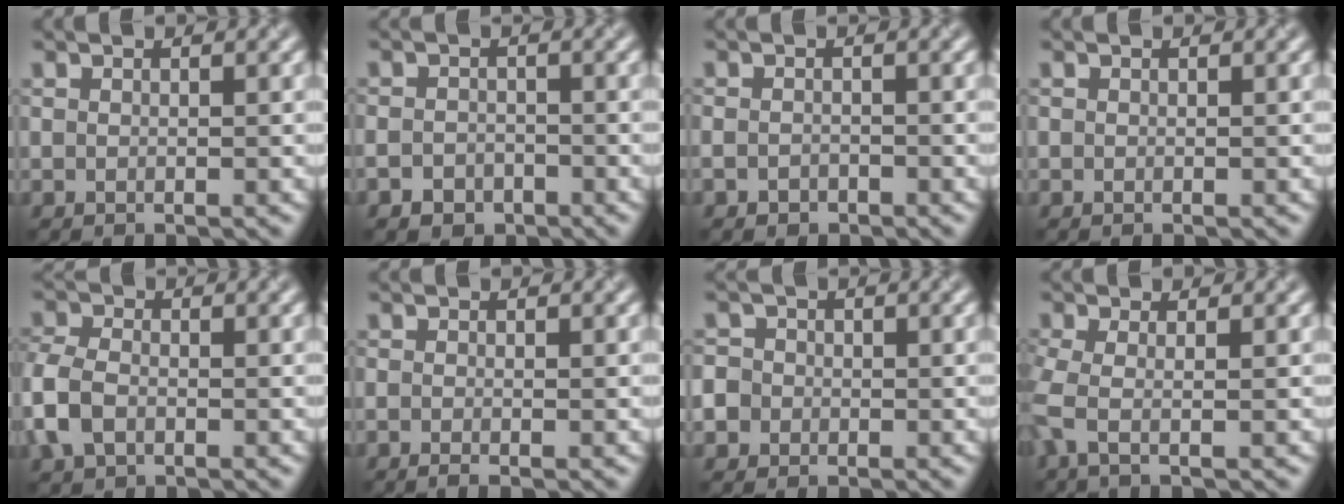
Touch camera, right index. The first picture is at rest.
{"total": 2.1, "force": [-1.5, 1.2, 0.7], "torque": [-0.009, -0.003, -0.029]}
{"total": 1.1, "force": [-1.0, 0.5, 0.4], "torque": [-0.009, -0.003, -0.018]}
{"total": 0.0}
{"total": 4.4, "force": [-1.8, 2.9, 2.8], "torque": [-0.079, -0.001, -0.045]}
{"total": 0.9, "force": [-0.7, -0.1, 0.6], "torque": [-0.013, -0.002, -0.013]}
{"total": 6.5, "force": [-2.4, 5.8, 1.6], "torque": [-0.044, 0.000, -0.076]}
{"total": 2.4, "force": [-0.6, 0.4, 2.3], "torque": [-0.066, -0.008, -0.019]}